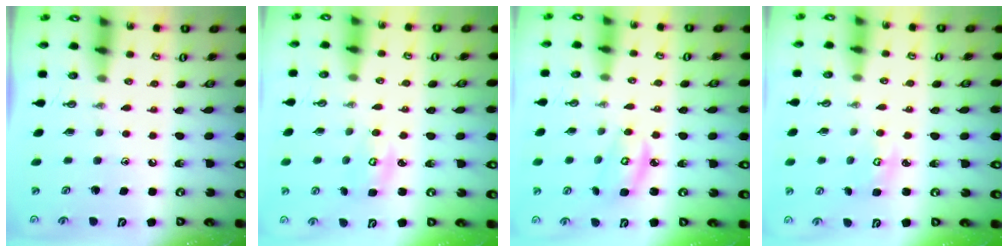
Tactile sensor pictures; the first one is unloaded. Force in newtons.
{"total": 4.6, "press": 4.5, "slide": 0.5}
{"total": 4.4, "press": 4.4, "slide": 0.2}
{"total": 2.7, "press": 2.7, "slide": 0.4}